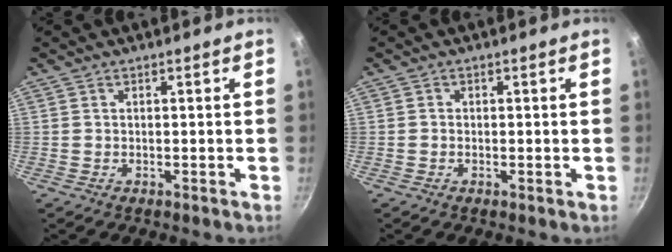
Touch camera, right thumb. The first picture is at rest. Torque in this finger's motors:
{"motor_torque": [-0.08, -0.29, -0.28, 0.00, 0.01]}